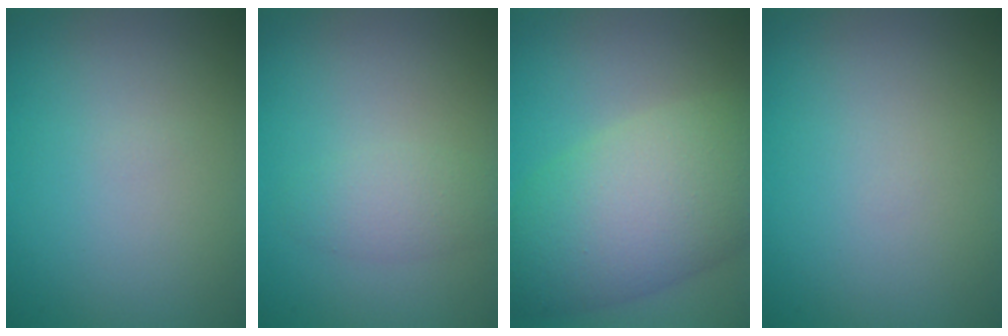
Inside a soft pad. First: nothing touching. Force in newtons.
{"total": 2.1, "press": 2.1, "slide": 0.1}
{"total": 9.9, "press": 9.9, "slide": 0.4}
{"total": 0.0}